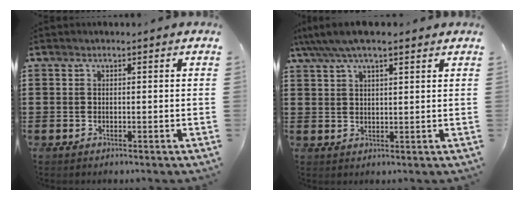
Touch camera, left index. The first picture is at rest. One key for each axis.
{"total": 4.9, "fx": 3.6, "fy": 1.2, "fz": 3.1, "tx": -0.068, "ty": 0.001, "tz": 0.065}